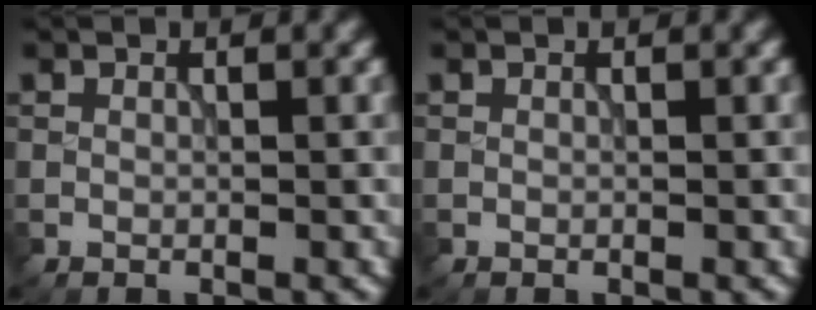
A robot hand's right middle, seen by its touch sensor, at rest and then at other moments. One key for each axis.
{"total": 0.0}